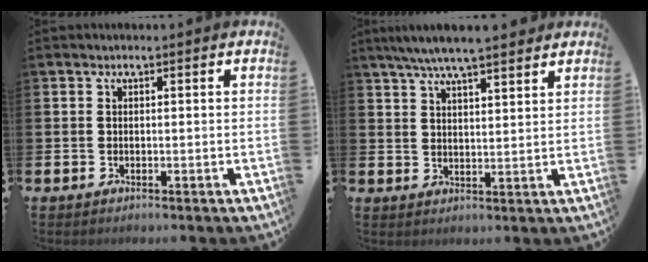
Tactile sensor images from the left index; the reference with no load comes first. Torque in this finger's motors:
{"motor_torque": [0.31, -0.73, 1.05, 0.21]}